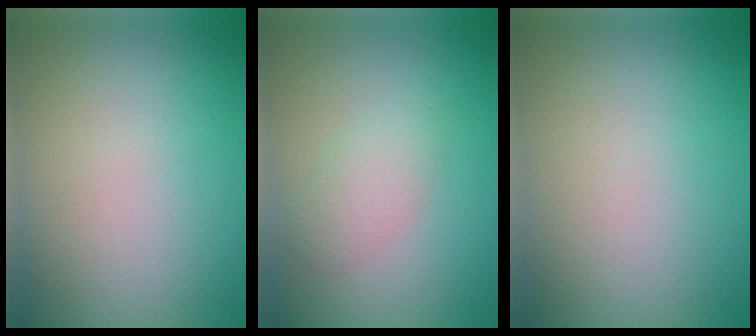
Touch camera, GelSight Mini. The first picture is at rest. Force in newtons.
{"total": 2.2, "press": 2.2, "slide": 0.0}
{"total": 0.0}